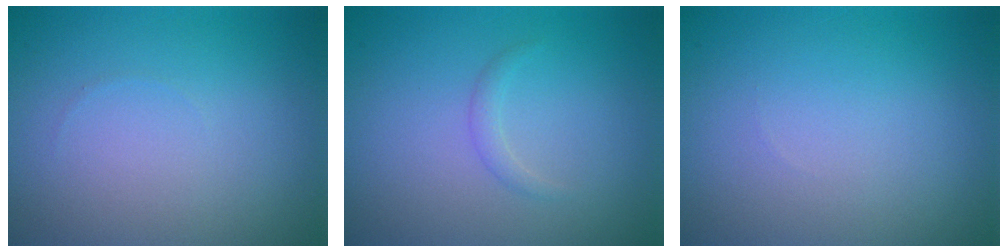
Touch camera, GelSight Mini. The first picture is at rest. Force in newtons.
{"total": 0.8, "press": 0.8, "slide": 0.0}
{"total": 0.0}